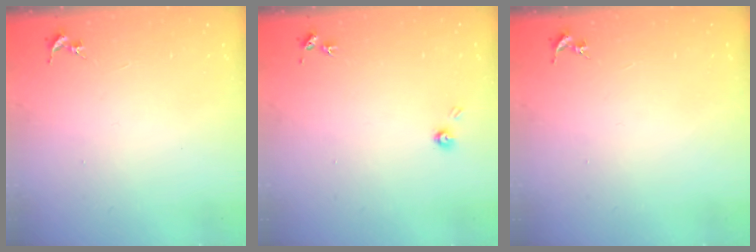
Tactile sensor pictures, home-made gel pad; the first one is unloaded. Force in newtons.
{"total": 3.3, "press": 3.3, "slide": 0.2}
{"total": 0.0}